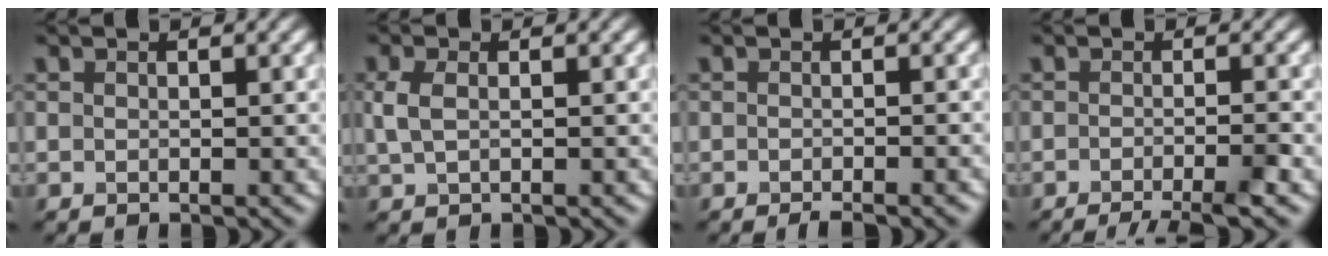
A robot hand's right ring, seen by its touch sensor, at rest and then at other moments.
{"total": 2.0, "force": [0.4, 1.1, 1.6], "torque": [-0.044, 0.002, 0.006]}
{"total": 2.5, "force": [-1.7, 0.4, 1.7], "torque": [-0.018, 0.001, -0.028]}
{"total": 4.8, "force": [-3.0, 0.9, 3.6], "torque": [-0.043, -0.004, -0.054]}